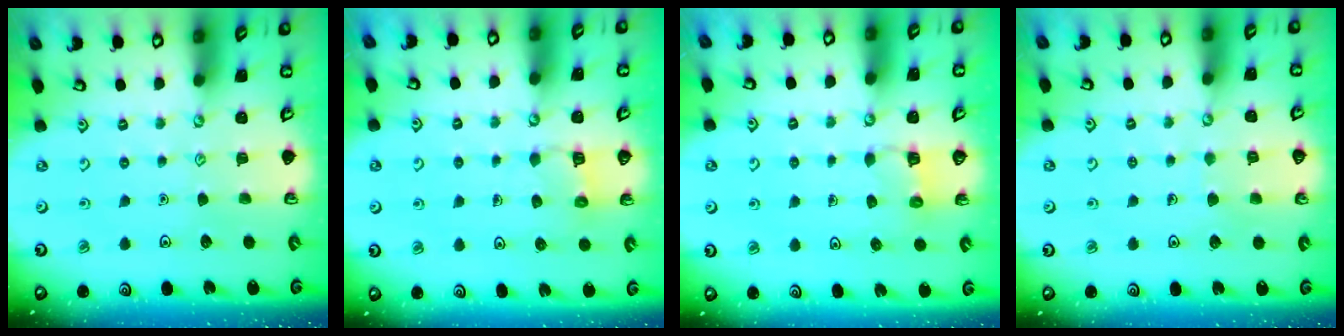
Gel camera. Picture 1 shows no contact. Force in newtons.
{"total": 5.3, "press": 5.2, "slide": 0.4}
{"total": 3.1, "press": 3.1, "slide": 0.2}
{"total": 4.9, "press": 4.9, "slide": 0.3}